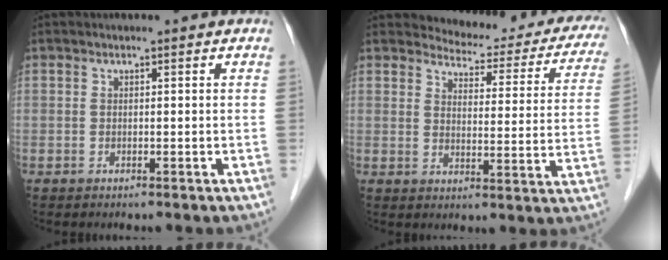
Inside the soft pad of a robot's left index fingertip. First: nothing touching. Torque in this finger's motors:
{"motor_torque": [0.56, -1.32, 0.12, -0.02]}